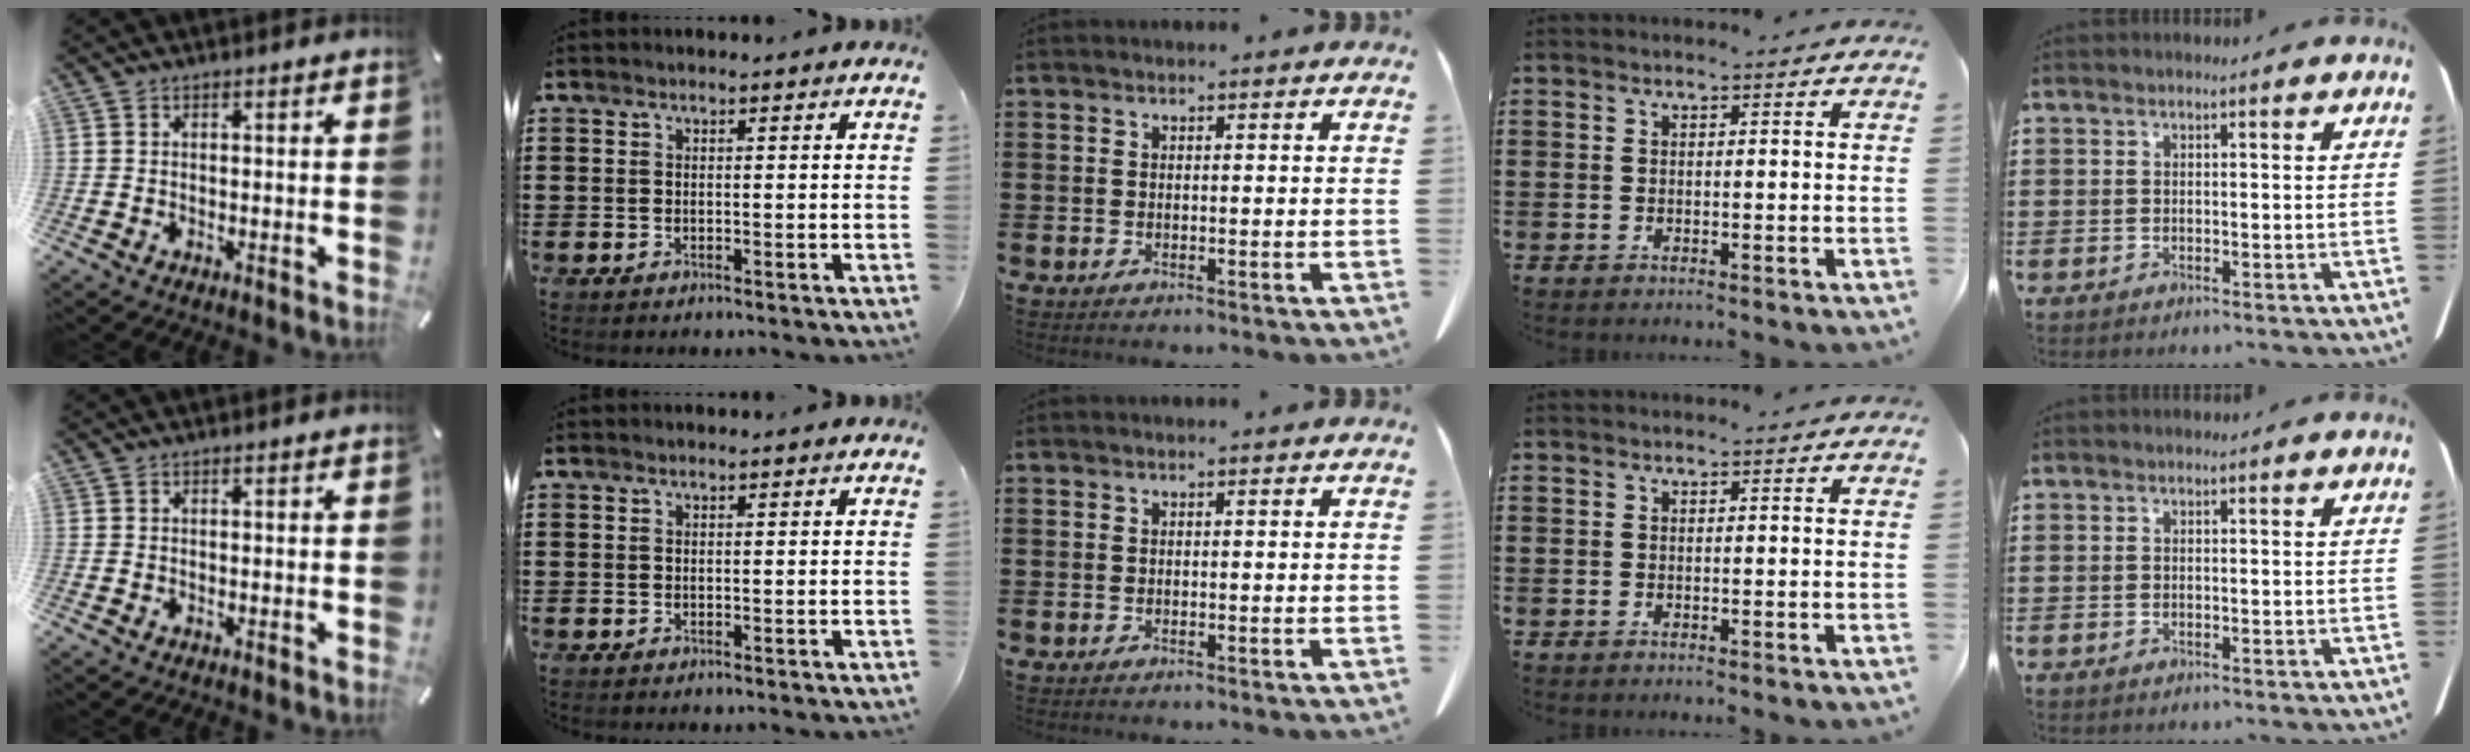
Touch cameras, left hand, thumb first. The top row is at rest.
{}